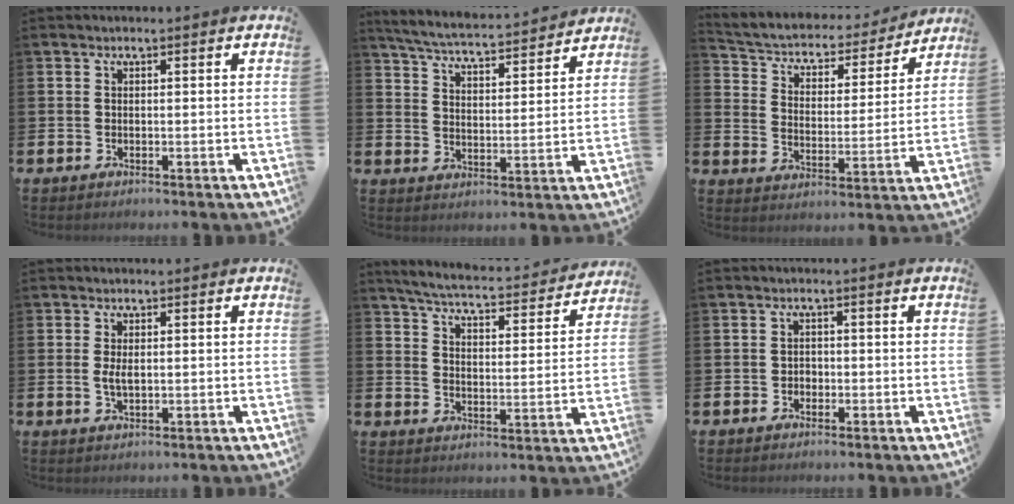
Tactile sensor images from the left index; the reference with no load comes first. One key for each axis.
{"total": 5.4, "fx": 5.3, "fy": 0.3, "fz": 1.3, "tx": -0.051, "ty": -0.041, "tz": 0.089}
{"total": 4.7, "fx": 4.1, "fy": 1.9, "fz": 1.1, "tx": -0.052, "ty": -0.035, "tz": 0.063}
{"total": 2.1, "fx": 0.1, "fy": 0.8, "fz": 1.9, "tx": -0.036, "ty": 0.002, "tz": -0.001}
{"total": 5.3, "fx": 5.0, "fy": 0.5, "fz": 1.5, "tx": -0.056, "ty": -0.038, "tz": 0.082}
{"total": 1.3, "fx": -0.6, "fy": 1.0, "fz": 0.4, "tx": -0.008, "ty": 0.004, "tz": -0.015}